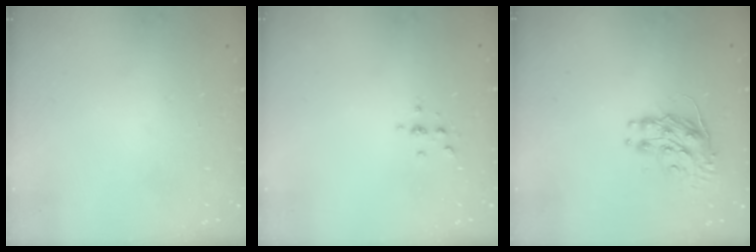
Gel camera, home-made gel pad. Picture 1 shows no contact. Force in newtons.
{"total": 2.4, "press": 2.4, "slide": 0.3}
{"total": 8.9, "press": 8.9, "slide": 0.3}